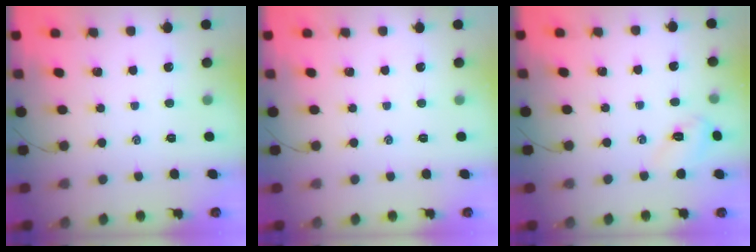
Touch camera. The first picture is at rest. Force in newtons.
{"total": 0.0}
{"total": 3.7, "press": 3.6, "slide": 0.9}